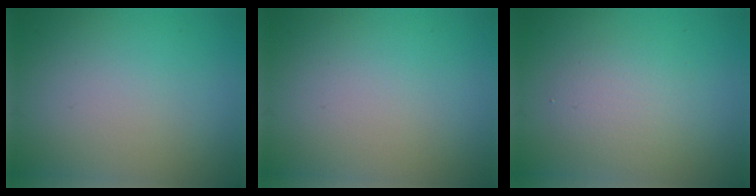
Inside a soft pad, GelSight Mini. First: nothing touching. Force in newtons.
{"total": 0.0}
{"total": 2.7, "press": 2.7, "slide": 0.1}